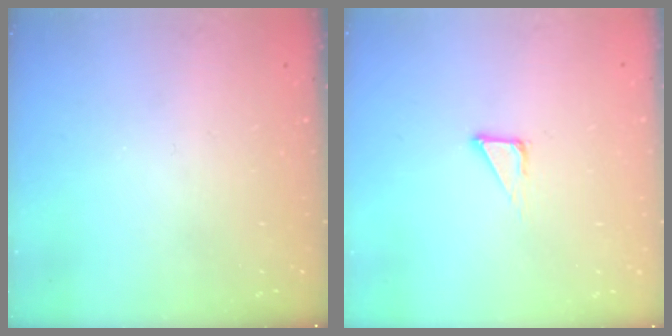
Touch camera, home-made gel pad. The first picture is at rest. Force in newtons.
{"total": 3.5, "press": 3.5, "slide": 0.2}